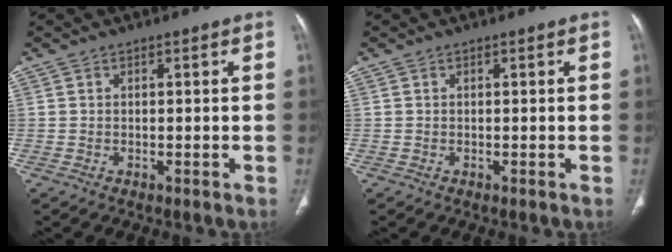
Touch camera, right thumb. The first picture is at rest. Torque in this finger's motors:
{"motor_torque": [-0.02, 0.02, -0.04, 0.04, 0.02]}